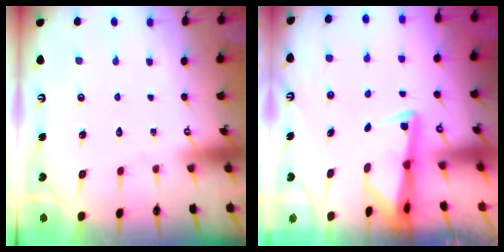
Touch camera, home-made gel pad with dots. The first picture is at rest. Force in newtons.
{"total": 2.4, "press": 2.3, "slide": 0.5}